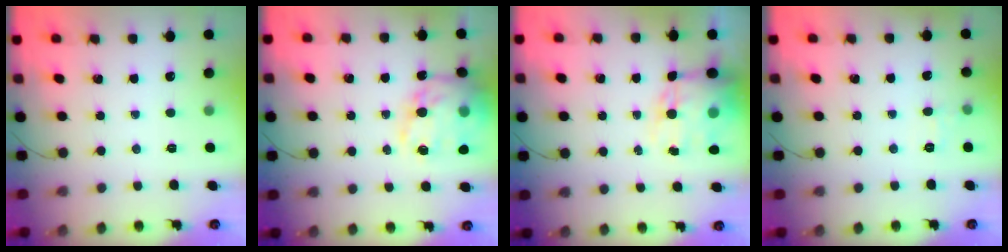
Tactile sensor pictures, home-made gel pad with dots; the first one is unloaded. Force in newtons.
{"total": 20.4, "press": 19.9, "slide": 4.6}
{"total": 14.3, "press": 13.8, "slide": 3.5}
{"total": 5.3, "press": 5.1, "slide": 1.6}